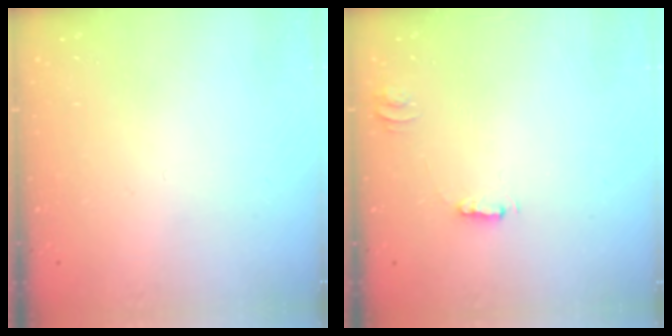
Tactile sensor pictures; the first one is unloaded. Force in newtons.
{"total": 2.3, "press": 2.3, "slide": 0.2}